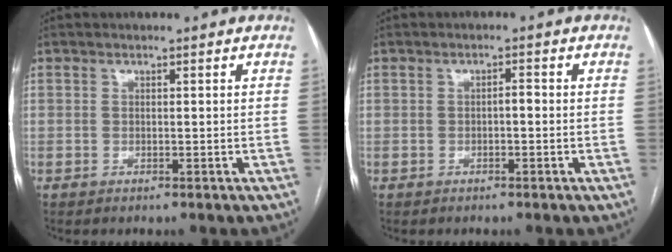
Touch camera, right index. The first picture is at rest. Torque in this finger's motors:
{"motor_torque": [0.24, -0.07, 0.08, 0.03]}